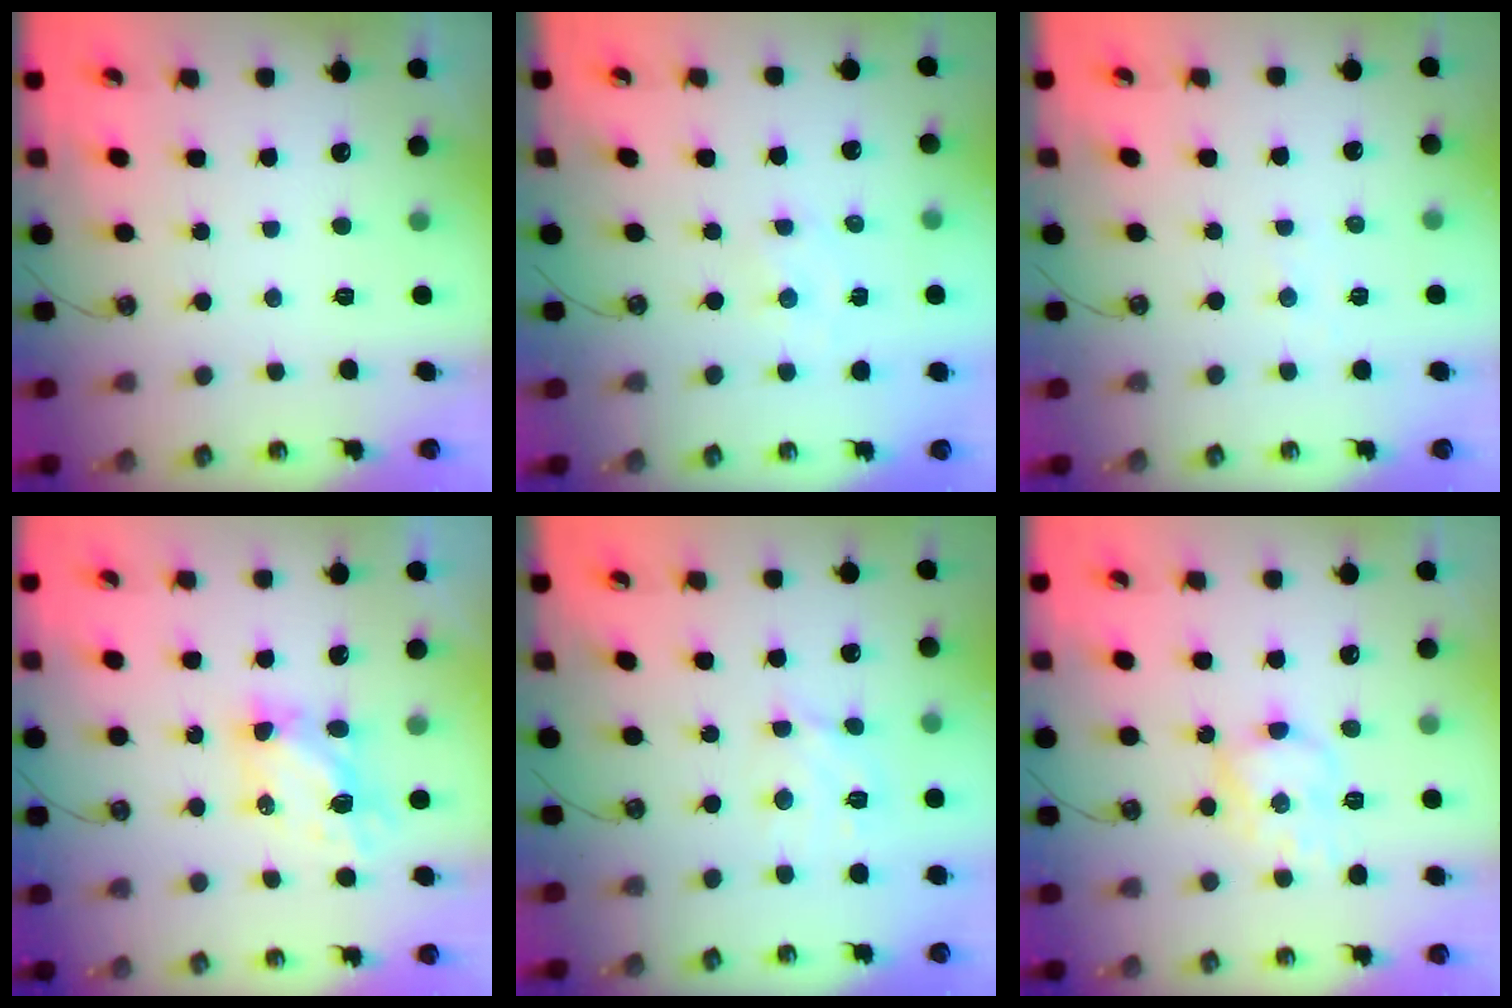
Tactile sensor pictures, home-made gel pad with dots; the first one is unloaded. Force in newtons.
{"total": 1.8, "press": 1.7, "slide": 0.3}
{"total": 2.9, "press": 2.9, "slide": 0.4}
{"total": 6.6, "press": 6.5, "slide": 0.6}
{"total": 9.5, "press": 9.5, "slide": 0.6}
{"total": 8.8, "press": 8.8, "slide": 0.6}